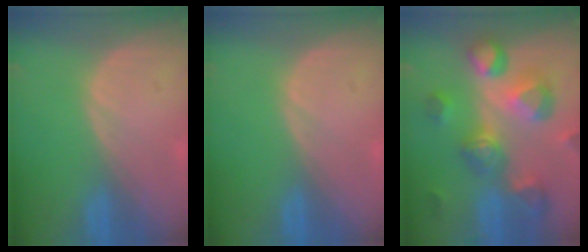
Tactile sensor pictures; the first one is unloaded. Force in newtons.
{"total": 0.0}
{"total": 11.2, "press": 10.1, "slide": 5.0}